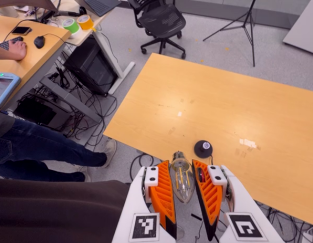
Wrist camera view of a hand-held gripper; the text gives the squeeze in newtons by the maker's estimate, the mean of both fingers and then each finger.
{"total": 13.3, "left": 13.8, "right": 12.8}